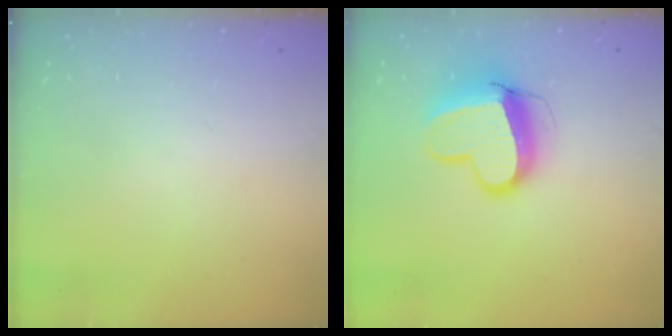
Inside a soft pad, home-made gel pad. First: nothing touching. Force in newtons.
{"total": 12.8, "press": 12.7, "slide": 1.4}